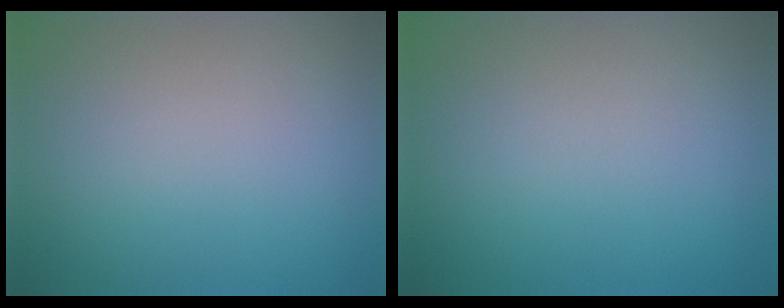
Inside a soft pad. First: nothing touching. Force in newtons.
{"total": 0.0}